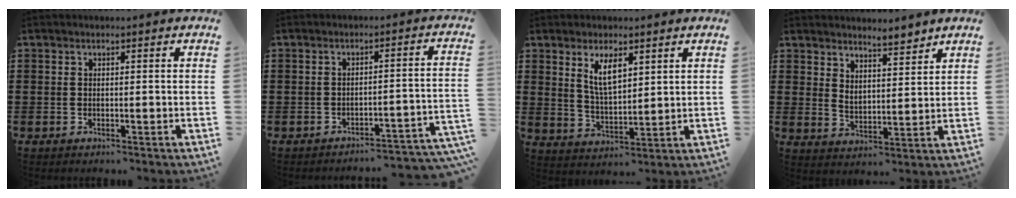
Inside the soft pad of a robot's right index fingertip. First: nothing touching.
{"total": 3.3, "force": [-3.1, -0.3, 1.2], "torque": [-0.025, -0.009, -0.066]}
{"total": 5.6, "force": [2.8, 2.3, 4.3], "torque": [-0.085, 0.001, 0.049]}
{"total": 4.2, "force": [4.1, 1.0, 0.3], "torque": [-0.021, -0.015, 0.078]}